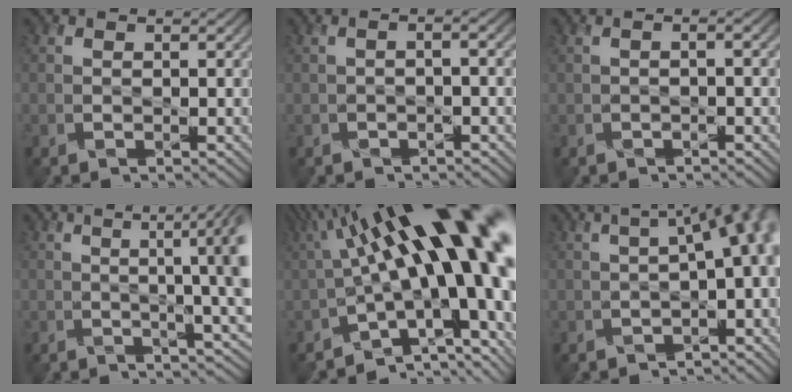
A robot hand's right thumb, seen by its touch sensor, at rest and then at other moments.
{"total": 2.1, "force": [-0.5, 0.5, 2.0], "torque": [-0.033, 0.001, -0.011]}
{"total": 1.7, "force": [-0.4, 0.4, 1.6], "torque": [-0.026, 0.001, -0.008]}
{"total": 11.5, "force": [1.5, 3.4, 10.9], "torque": [-0.099, 0.032, 0.015]}
{"total": 21.3, "force": [2.1, 7.5, 19.9], "torque": [-0.260, 0.007, 0.039]}
{"total": 9.0, "force": [-0.1, 3.3, 8.3], "torque": [-0.105, 0.007, 0.003]}